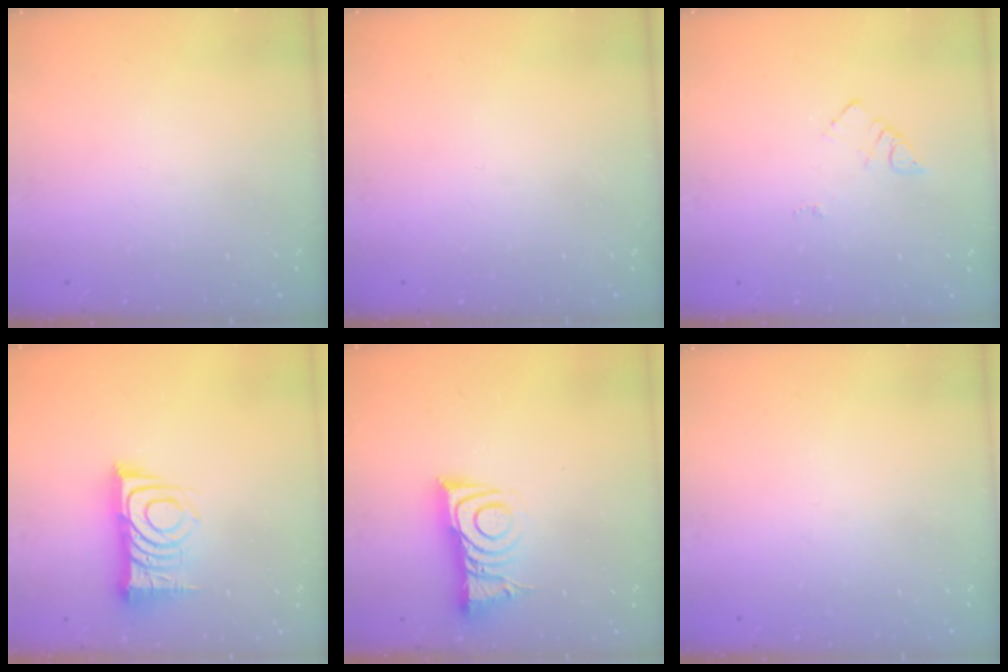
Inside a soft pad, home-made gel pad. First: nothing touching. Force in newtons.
{"total": 0.0}
{"total": 3.7, "press": 3.7, "slide": 0.3}
{"total": 12.7, "press": 12.6, "slide": 0.9}
{"total": 8.3, "press": 8.3, "slide": 0.7}
{"total": 2.8, "press": 2.8, "slide": 0.4}